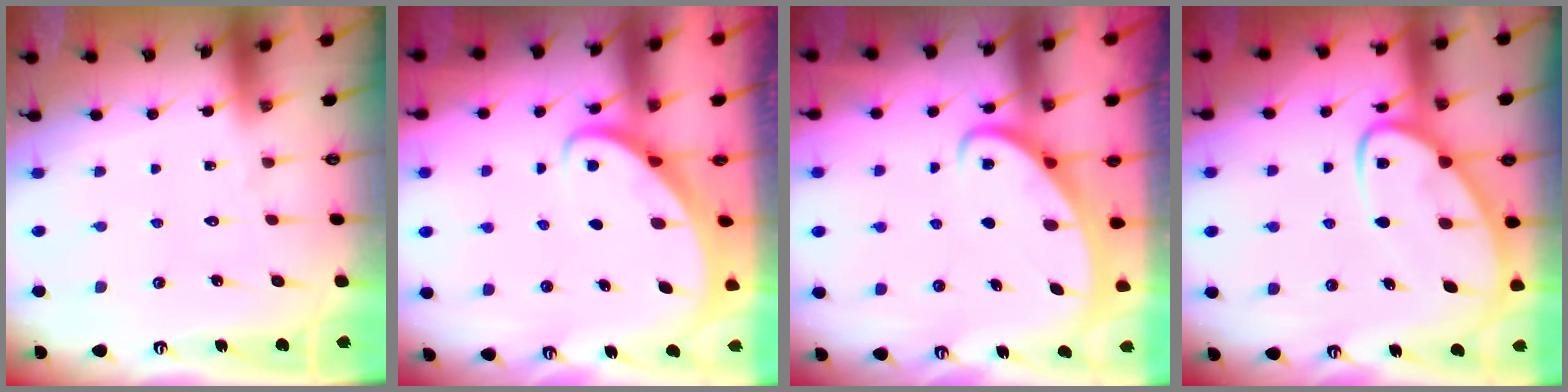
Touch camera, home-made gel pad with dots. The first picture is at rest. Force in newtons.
{"total": 2.4, "press": 2.4, "slide": 0.3}
{"total": 2.5, "press": 2.5, "slide": 0.3}
{"total": 10.2, "press": 10.2, "slide": 0.9}